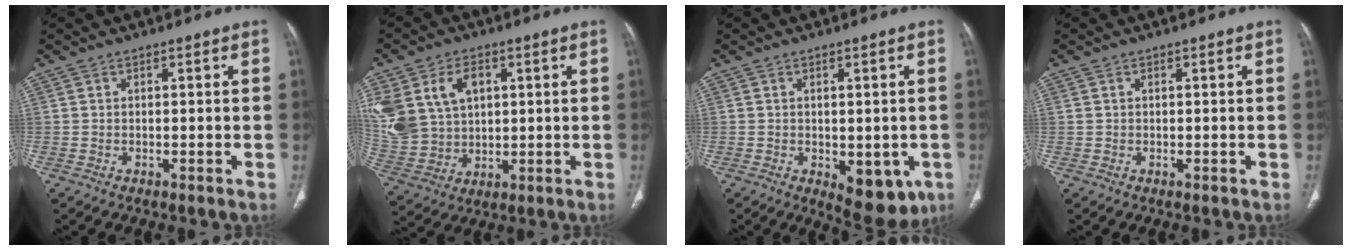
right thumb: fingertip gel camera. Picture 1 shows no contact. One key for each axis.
{"total": 18.5, "fx": 5.6, "fy": 13.7, "fz": 11.1, "tx": -0.251, "ty": 0.008, "tz": 0.126}
{"total": 9.0, "fx": -2.8, "fy": 4.8, "fz": 7.1, "tx": -0.060, "ty": -0.007, "tz": -0.023}
{"total": 0.0}